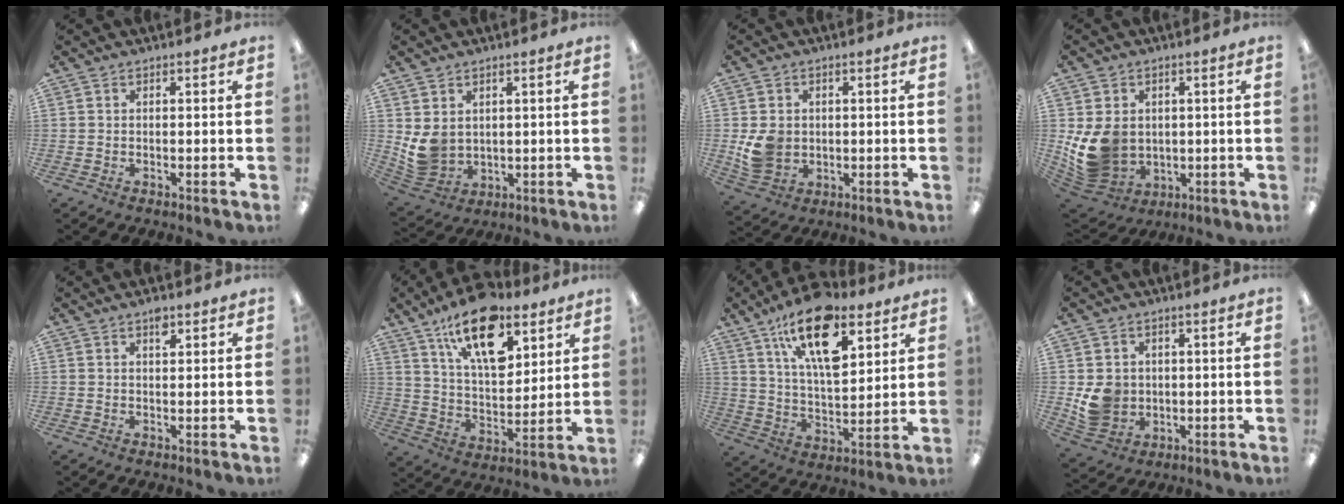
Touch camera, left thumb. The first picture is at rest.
{"total": 6.9, "force": [2.2, 5.7, 3.2], "torque": [-0.080, -0.006, 0.045]}
{"total": 6.9, "force": [0.1, 6.1, 3.1], "torque": [-0.060, 0.010, 0.005]}
{"total": 12.1, "force": [0.4, 10.3, 6.3], "torque": [-0.160, -0.007, 0.015]}
{"total": 2.4, "force": [1.7, 1.1, 1.4], "torque": [-0.015, -0.005, 0.026]}
{"total": 19.3, "force": [12.0, 9.3, 12.0], "torque": [-0.188, -0.055, 0.205]}
{"total": 19.5, "force": [11.5, 8.7, 13.1], "torque": [-0.212, -0.050, 0.194]}
{"total": 7.4, "force": [0.4, 6.9, 2.8], "torque": [-0.059, 0.010, 0.014]}